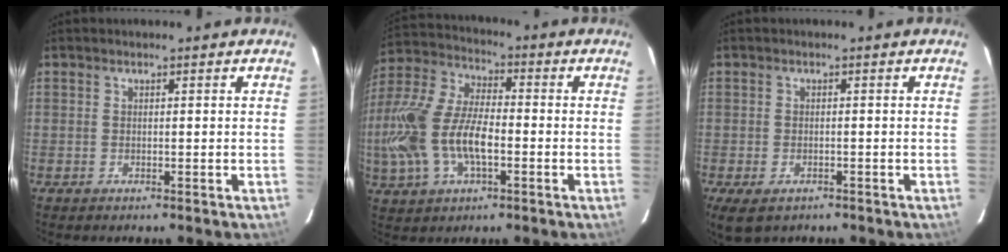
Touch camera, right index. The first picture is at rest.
{"total": 19.5, "force": [-4.1, 9.8, 16.4], "torque": [-0.363, -0.005, -0.073]}
{"total": 5.4, "force": [-3.2, 2.9, 3.2], "torque": [-0.073, -0.021, -0.053]}